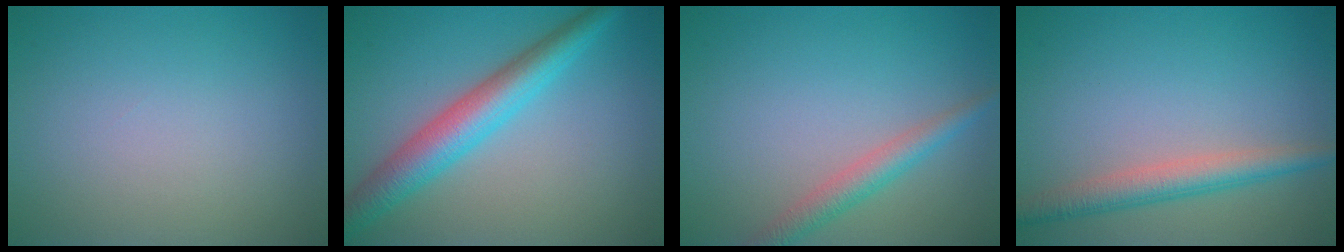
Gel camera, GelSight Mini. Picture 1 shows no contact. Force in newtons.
{"total": 5.5, "press": 5.5, "slide": 0.1}
{"total": 2.5, "press": 2.5, "slide": 0.1}
{"total": 3.5, "press": 3.5, "slide": 0.1}